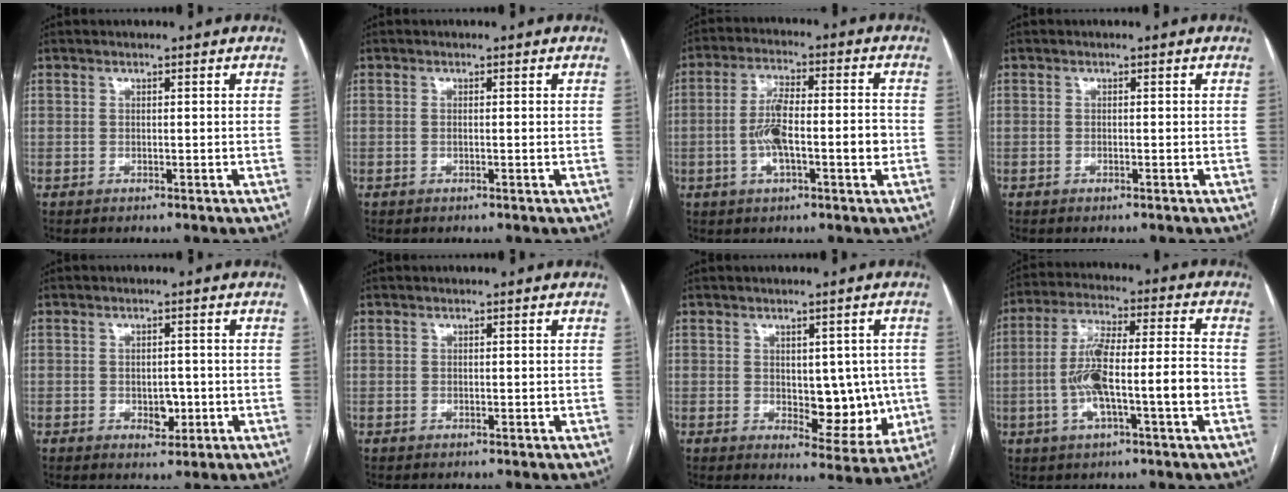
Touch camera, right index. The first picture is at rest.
{"total": 0.6, "force": [0.0, 0.1, 0.6], "torque": [-0.014, -0.002, 0.002]}
{"total": 9.4, "force": [-1.6, 2.5, 8.9], "torque": [-0.165, 0.019, -0.028]}
{"total": 0.0}
{"total": 3.0, "force": [-0.7, 1.9, 2.2], "torque": [-0.028, 0.001, -0.004]}
{"total": 0.0}
{"total": 8.4, "force": [-0.2, 4.6, 7.0], "torque": [-0.069, 0.003, 0.012]}
{"total": 12.4, "force": [-2.7, 1.5, 12.0], "torque": [-0.225, 0.019, -0.048]}